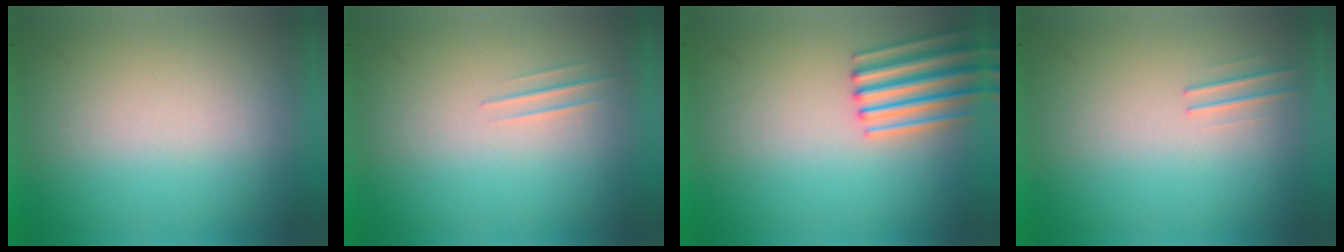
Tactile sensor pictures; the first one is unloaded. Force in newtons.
{"total": 1.2}
{"total": 3.4}
{"total": 1.1}